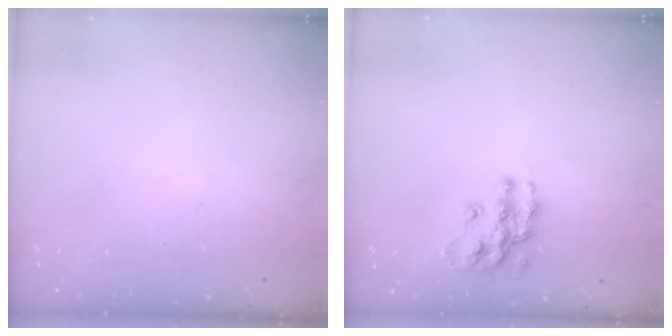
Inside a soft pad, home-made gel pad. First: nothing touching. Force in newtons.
{"total": 11.8, "press": 11.7, "slide": 0.6}